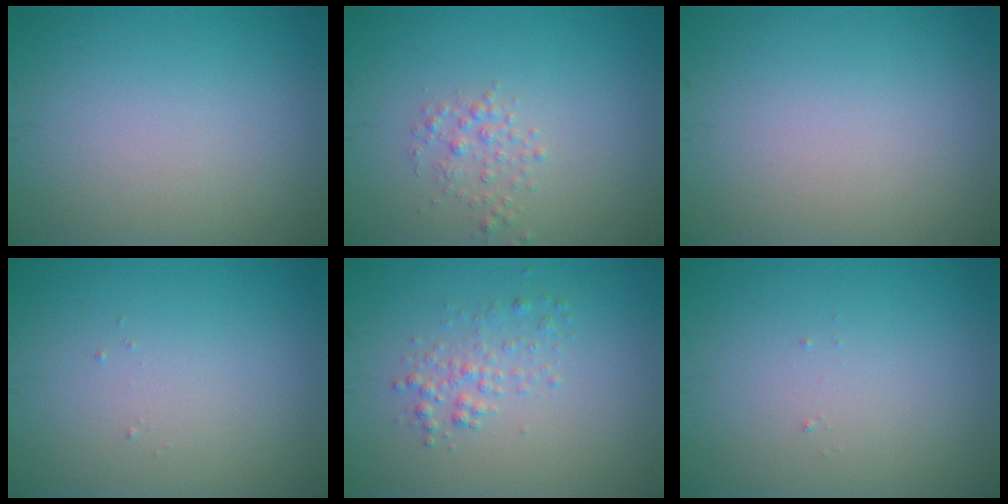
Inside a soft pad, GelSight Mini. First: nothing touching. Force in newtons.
{"total": 1.5, "press": 1.5, "slide": 0.0}
{"total": 0.0}
{"total": 0.0}
{"total": 1.8, "press": 1.8, "slide": 0.0}
{"total": 0.0}